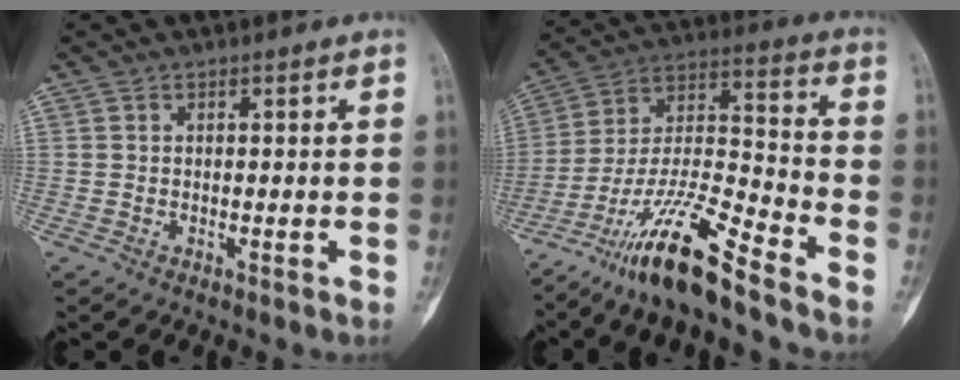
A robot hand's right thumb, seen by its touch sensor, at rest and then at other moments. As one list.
[{"total": 17.0, "force": [-12.4, 2.2, 11.4], "torque": [-0.217, 0.075, -0.227]}]